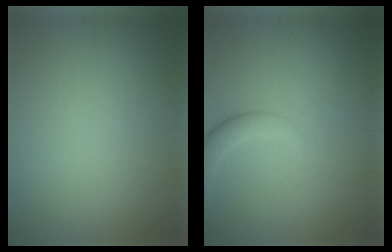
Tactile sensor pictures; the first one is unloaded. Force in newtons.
{"total": 2.0, "press": 2.0, "slide": 0.2}